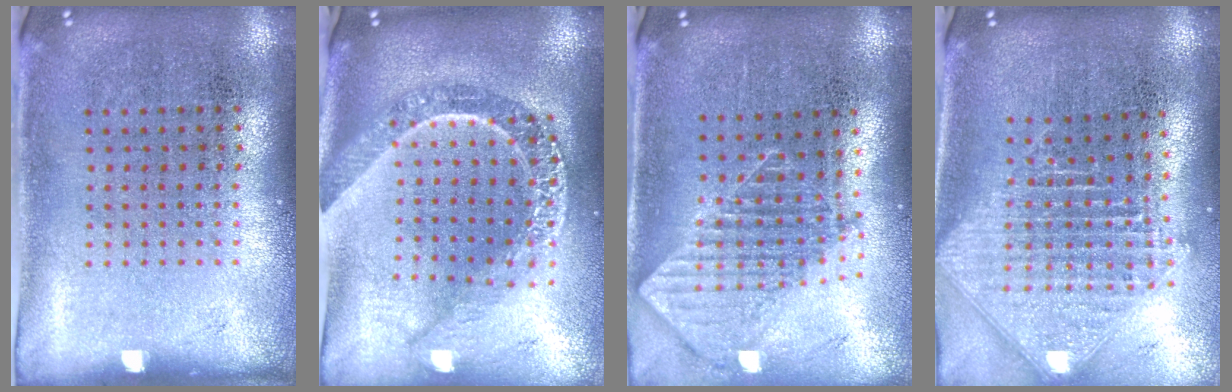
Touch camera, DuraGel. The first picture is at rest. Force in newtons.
{"total": 2.7, "press": 2.2, "slide": 1.6}
{"total": 1.9, "press": 1.5, "slide": 1.2}
{"total": 2.5, "press": 1.9, "slide": 1.6}